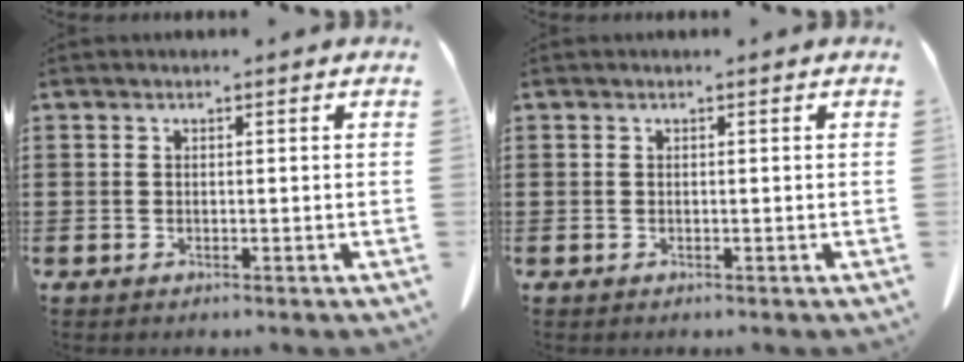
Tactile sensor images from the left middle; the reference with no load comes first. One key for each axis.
{"total": 0.0}